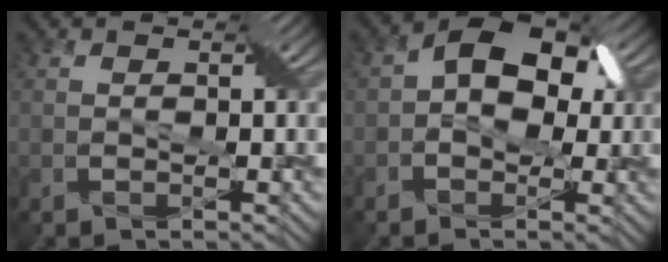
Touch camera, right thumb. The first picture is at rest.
{"total": 7.5, "force": [1.2, 4.7, 5.8], "torque": [-0.089, 0.028, 0.001]}